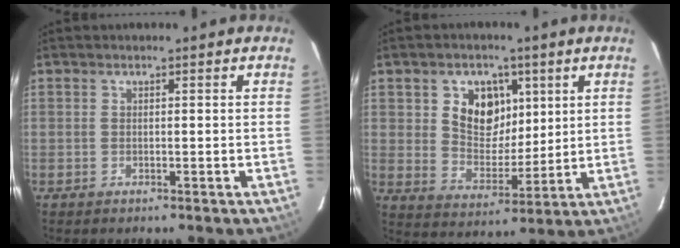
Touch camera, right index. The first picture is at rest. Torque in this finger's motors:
{"motor_torque": [0.88, 0.19, 0.28, 0.08]}